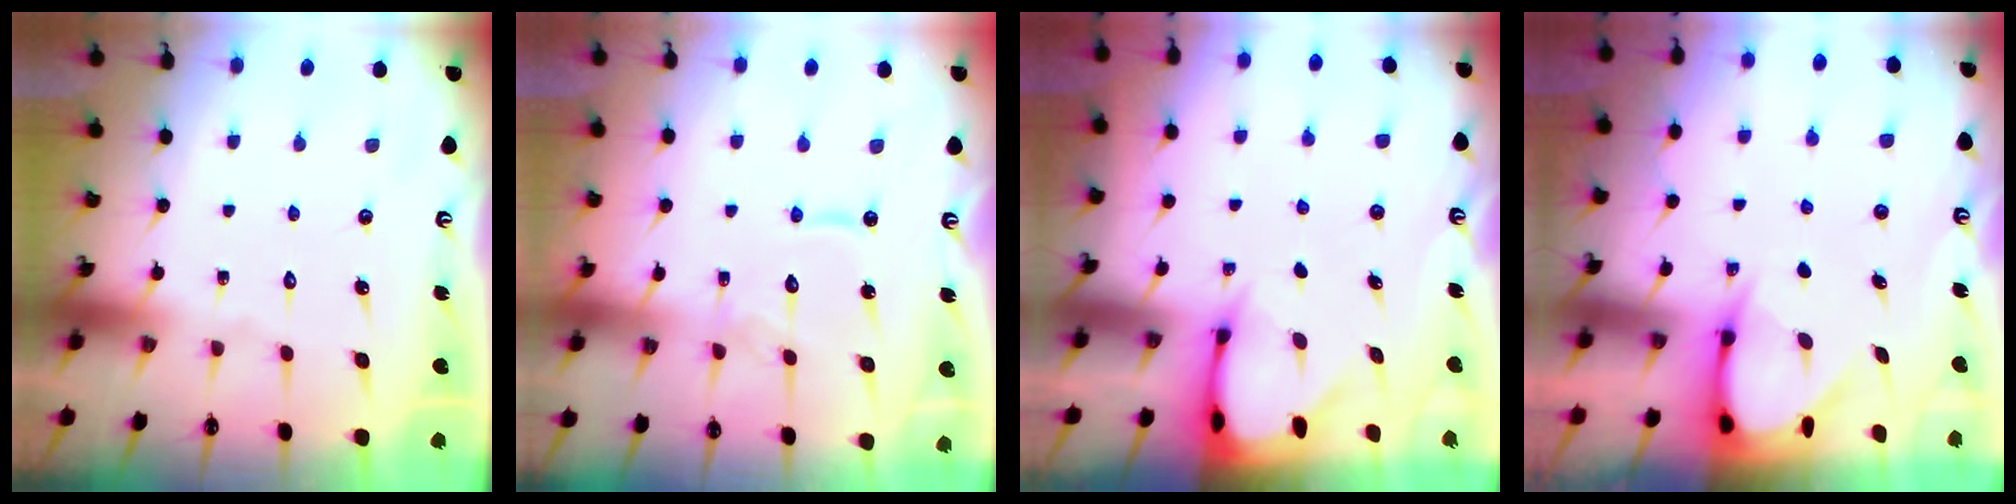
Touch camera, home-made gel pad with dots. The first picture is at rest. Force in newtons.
{"total": 8.9, "press": 8.9, "slide": 0.6}
{"total": 2.7, "press": 2.7, "slide": 0.3}
{"total": 5.1, "press": 5.1, "slide": 0.7}